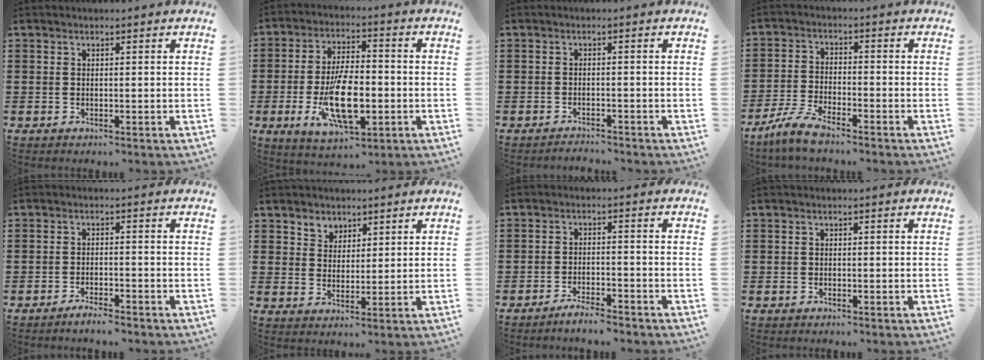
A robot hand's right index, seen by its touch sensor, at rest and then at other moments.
{"total": 11.8, "force": [-3.1, 5.0, 10.2], "torque": [-0.201, -0.011, -0.054]}
{"total": 1.7, "force": [-1.7, 0.0, 0.0], "torque": [-0.005, 0.002, -0.036]}
{"total": 5.2, "force": [-4.5, 0.6, 2.5], "torque": [-0.069, -0.006, -0.092]}
{"total": 2.1, "force": [-2.0, 0.0, 0.6], "torque": [-0.012, 0.003, -0.040]}
{"total": 3.6, "force": [2.6, 2.5, -0.1], "torque": [-0.014, 0.006, 0.048]}
{"total": 3.1, "force": [-3.0, 0.1, 0.8], "torque": [-0.015, 0.005, -0.061]}
{"total": 0.8, "force": [-0.7, 0.4, 0.0], "torque": [-0.002, 0.002, -0.016]}